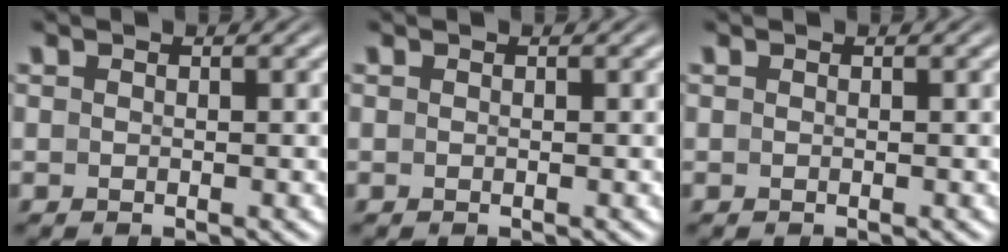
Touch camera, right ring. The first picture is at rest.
{"total": 0.0}
{"total": 0.0}